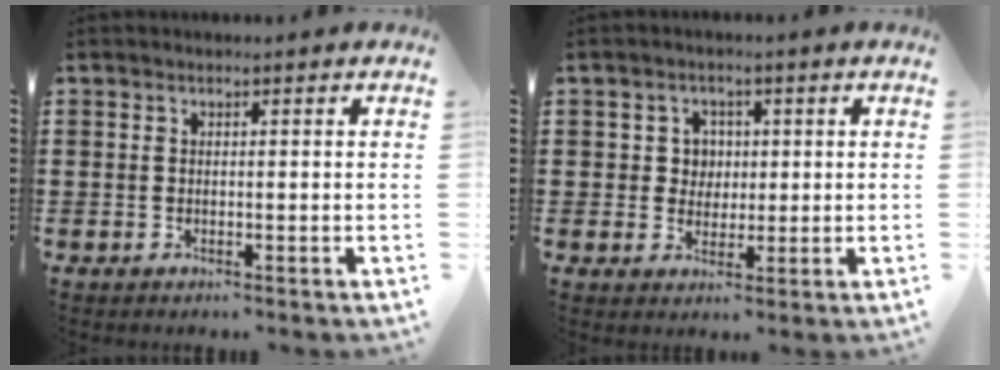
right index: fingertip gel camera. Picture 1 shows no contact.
{"total": 3.5, "force": [0.6, 3.3, 1.2], "torque": [-0.037, 0.011, 0.007]}